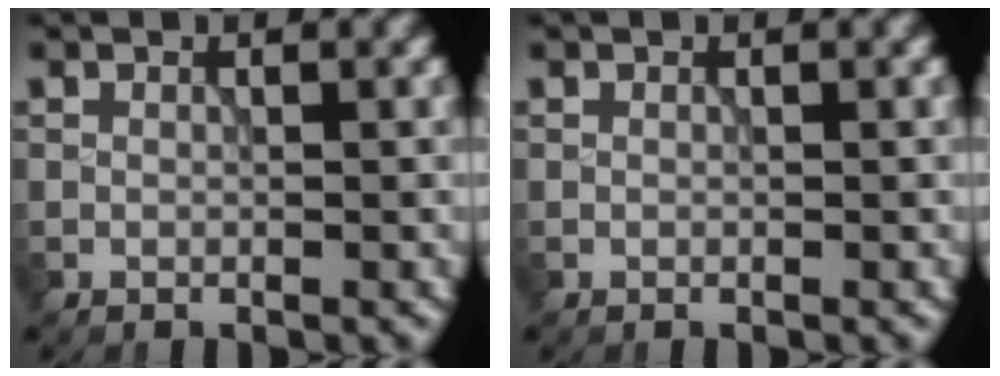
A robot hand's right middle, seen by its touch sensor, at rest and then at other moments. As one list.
[{"total": 0.0}]